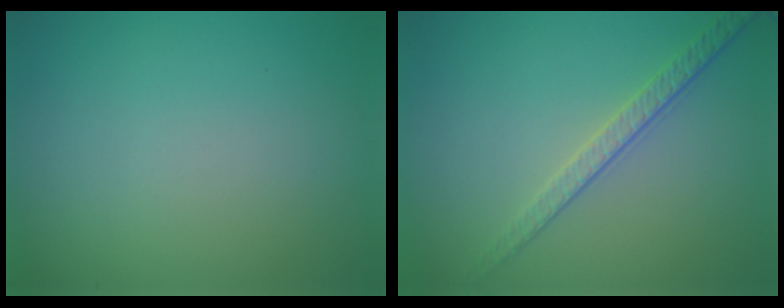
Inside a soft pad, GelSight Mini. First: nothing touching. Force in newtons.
{"total": 2.4, "press": 2.0, "slide": 1.4}